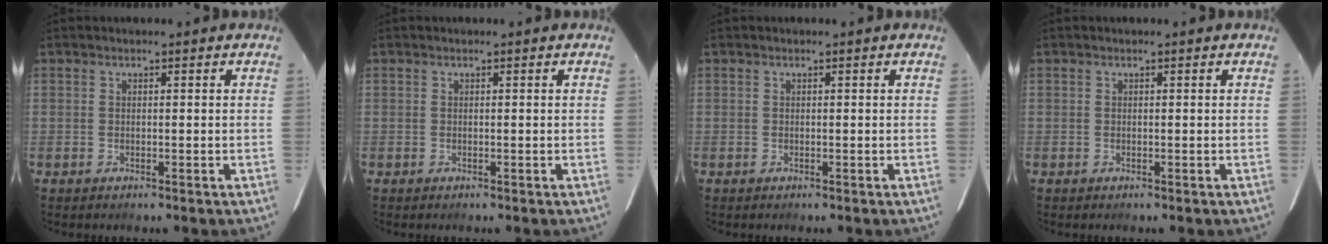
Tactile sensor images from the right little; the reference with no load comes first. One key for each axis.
{"total": 0.0}
{"total": 0.0}
{"total": 0.0}